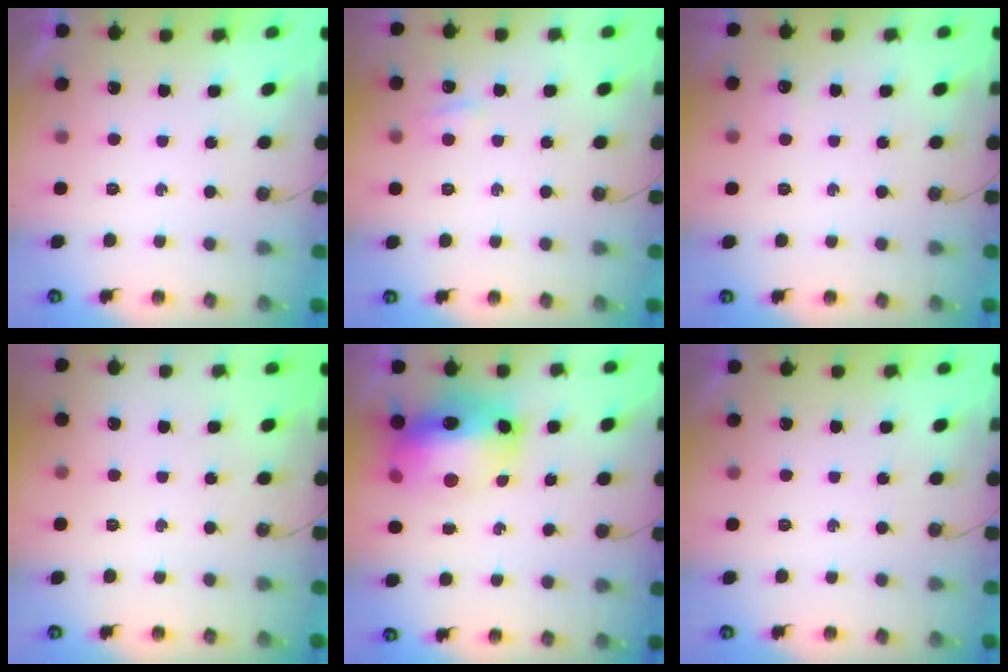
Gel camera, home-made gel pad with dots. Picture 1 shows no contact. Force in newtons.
{"total": 3.3, "press": 3.2, "slide": 0.6}
{"total": 2.8, "press": 2.7, "slide": 0.4}
{"total": 0.0}
{"total": 16.4, "press": 16.3, "slide": 1.6}
{"total": 0.0}